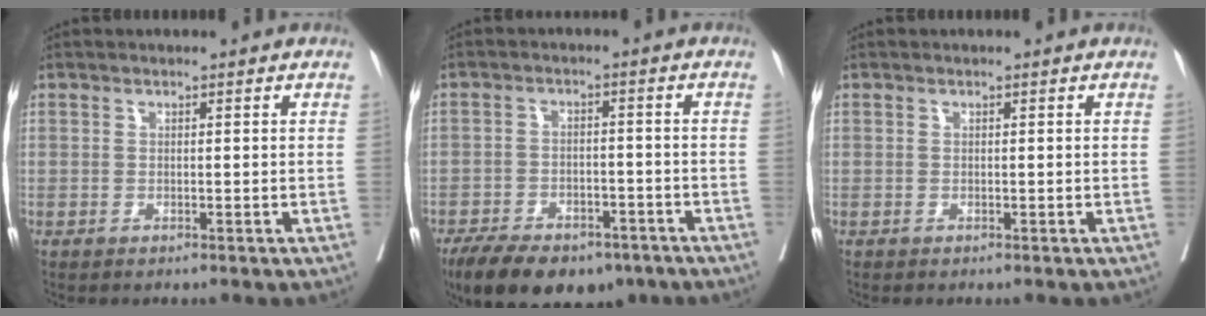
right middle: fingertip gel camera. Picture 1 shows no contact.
{"total": 15.4, "force": [-11.0, 7.3, 8.0], "torque": [-0.152, -0.007, -0.162]}
{"total": 0.0}